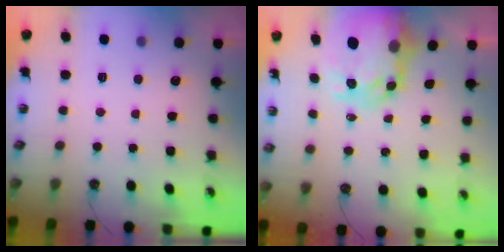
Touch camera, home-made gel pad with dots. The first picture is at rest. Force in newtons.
{"total": 9.7, "press": 9.6, "slide": 0.9}